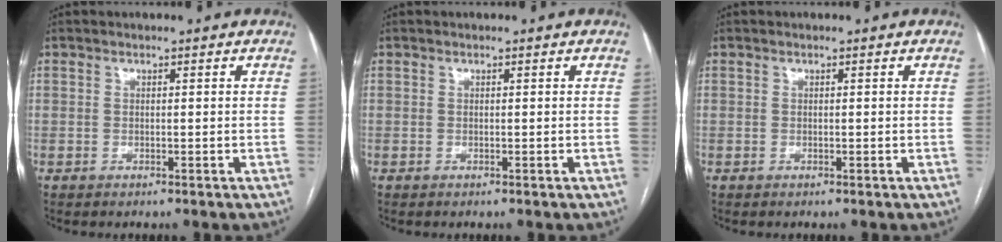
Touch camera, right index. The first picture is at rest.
{"total": 0.0}
{"total": 0.0}